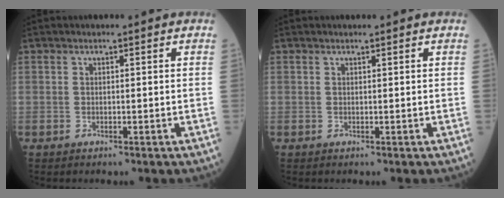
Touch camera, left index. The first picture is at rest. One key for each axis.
{"total": 0.6, "fx": 0.5, "fy": -0.1, "fz": 0.3, "tx": -0.009, "ty": 0.003, "tz": 0.011}